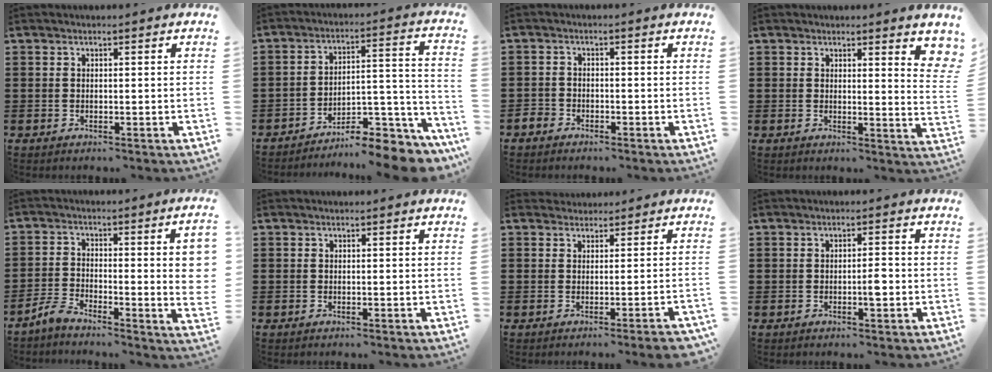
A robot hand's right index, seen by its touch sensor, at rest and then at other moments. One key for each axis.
{"total": 8.4, "fx": -7.7, "fy": 1.8, "fz": 2.9, "tx": -0.030, "ty": 0.022, "tz": -0.146}
{"total": 1.6, "fx": -1.4, "fy": 0.8, "fz": 0.0, "tx": -0.005, "ty": 0.004, "tz": -0.032}
{"total": 2.7, "fx": 2.2, "fy": 0.2, "fz": 1.5, "tx": -0.024, "ty": -0.009, "tz": 0.035}
{"total": 7.4, "fx": -2.0, "fy": 1.6, "fz": 6.9, "tx": -0.117, "ty": -0.002, "tz": -0.037}
{"total": 0.0}
{"total": 0.6, "fx": 0.2, "fy": -0.1, "fz": 0.5, "tx": -0.015, "ty": 0.000, "tz": 0.004}
{"total": 2.4, "fx": -0.5, "fy": 0.6, "fz": 2.3, "tx": -0.040, "ty": 0.003, "tz": -0.010}